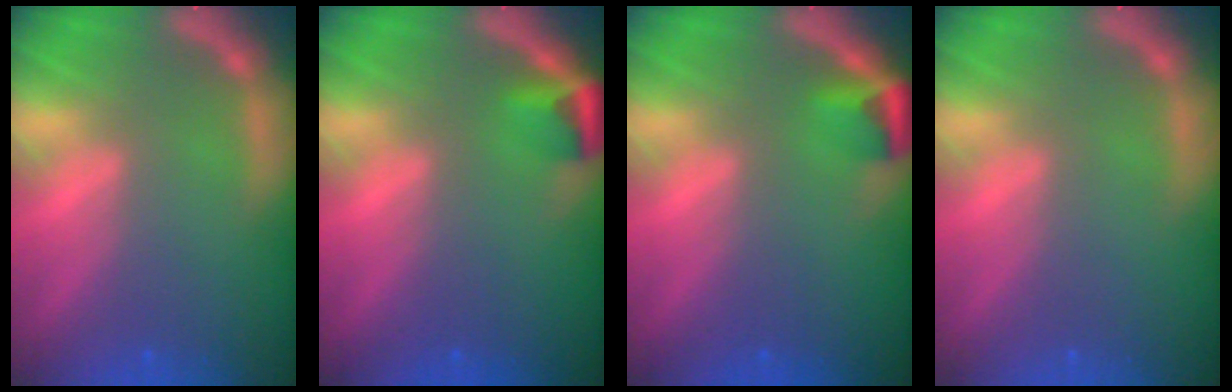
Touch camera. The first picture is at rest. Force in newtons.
{"total": 2.4}
{"total": 2.4}
{"total": 0.0}